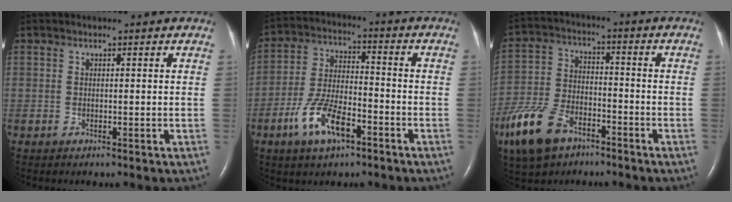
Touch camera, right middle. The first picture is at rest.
{"total": 9.9, "force": [-5.2, 3.6, 7.7], "torque": [-0.166, 0.003, -0.095]}
{"total": 11.8, "force": [-7.2, 5.9, 7.2], "torque": [-0.169, -0.007, -0.136]}